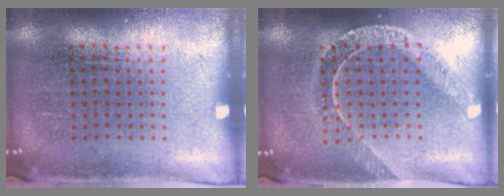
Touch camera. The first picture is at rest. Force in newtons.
{"total": 1.8, "press": 1.5, "slide": 0.9}